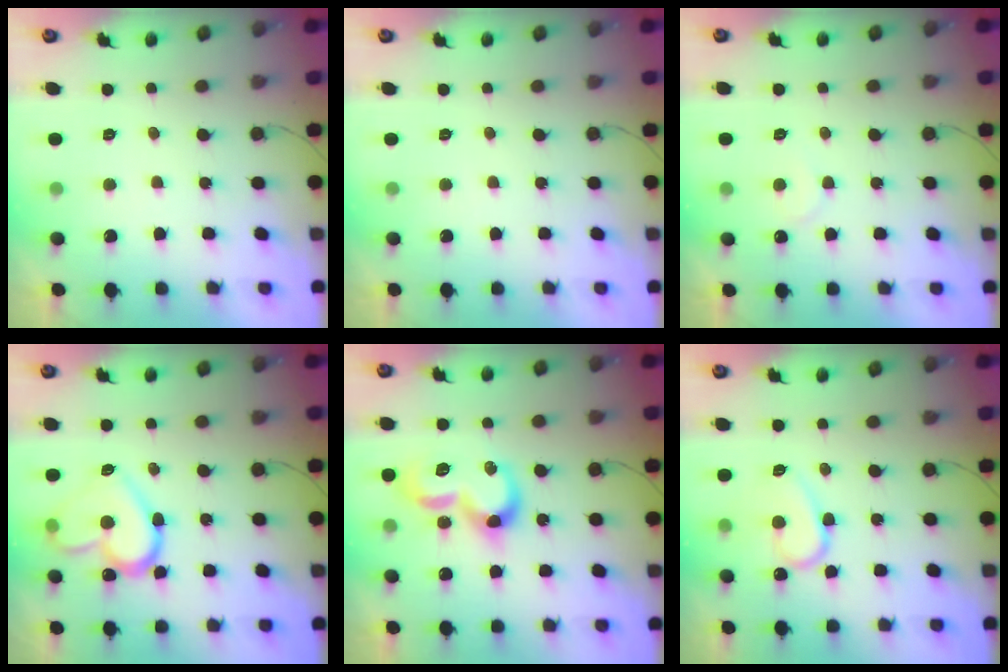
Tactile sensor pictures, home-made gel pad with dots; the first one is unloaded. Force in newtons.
{"total": 0.0}
{"total": 5.8, "press": 5.8, "slide": 0.5}
{"total": 16.4, "press": 16.3, "slide": 1.9}
{"total": 15.1, "press": 15.1, "slide": 1.0}
{"total": 11.6, "press": 11.5, "slide": 1.1}